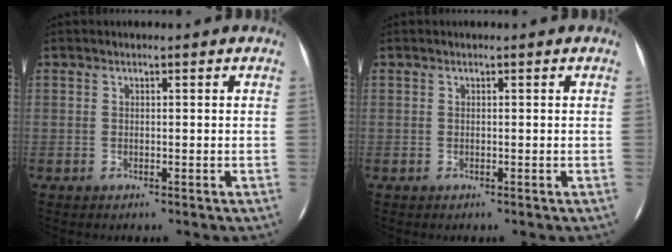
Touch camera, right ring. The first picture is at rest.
{"total": 0.0}